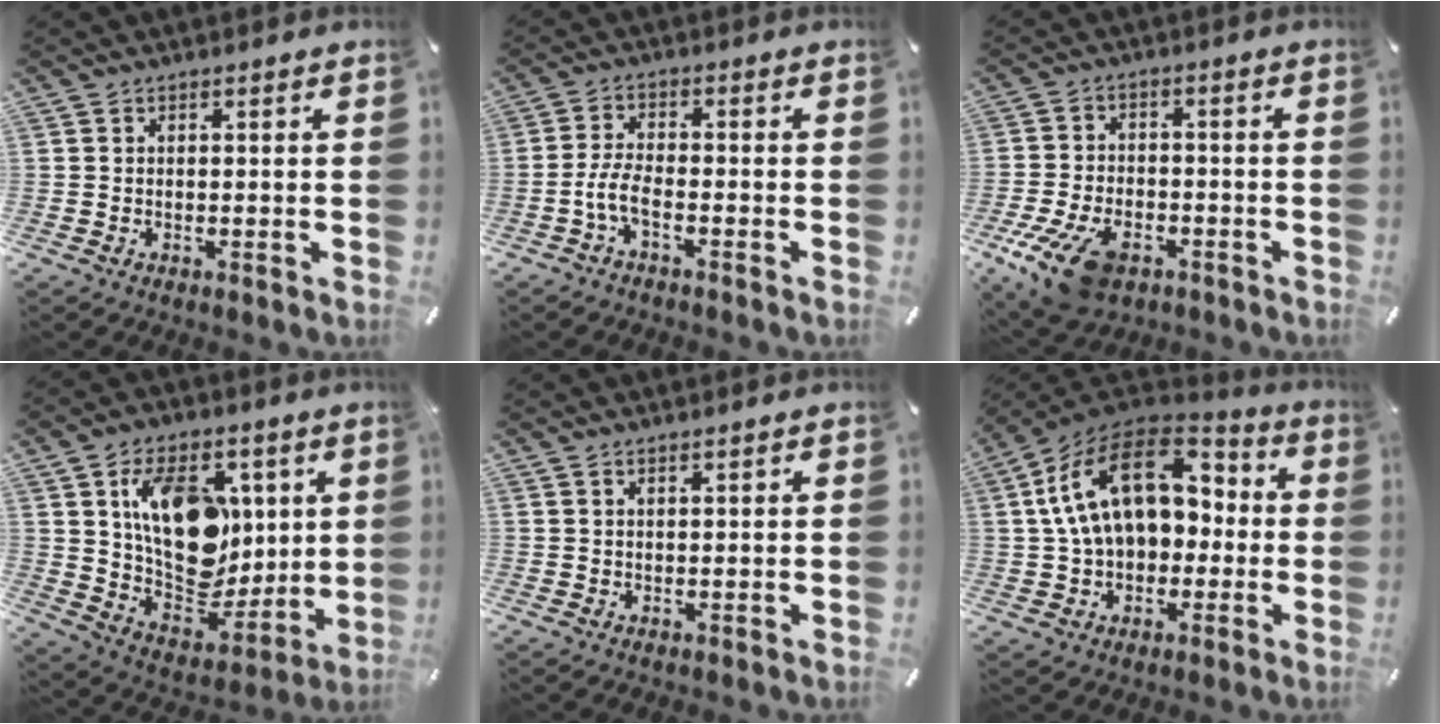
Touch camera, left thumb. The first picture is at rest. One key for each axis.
{"total": 5.0, "fx": -2.5, "fy": 1.7, "fz": 4.0, "tx": -0.097, "ty": -0.001, "tz": -0.050}
{"total": 12.6, "fx": -6.7, "fy": 7.3, "fz": 7.9, "tx": -0.164, "ty": 0.026, "tz": -0.117}
{"total": 18.2, "fx": 5.3, "fy": 13.0, "fz": 11.5, "tx": -0.169, "ty": -0.028, "tz": 0.107}
{"total": 0.9, "fx": 0.7, "fy": -0.1, "fz": 0.6, "tx": -0.011, "ty": -0.003, "tz": 0.013}
{"total": 20.5, "fx": 4.2, "fy": 14.2, "fz": 14.3, "tx": -0.279, "ty": -0.003, "tz": 0.070}